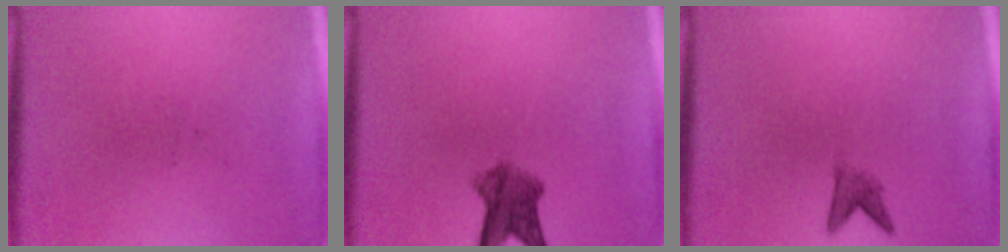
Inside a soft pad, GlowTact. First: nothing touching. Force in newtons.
{"total": 5.1}
{"total": 1.8}